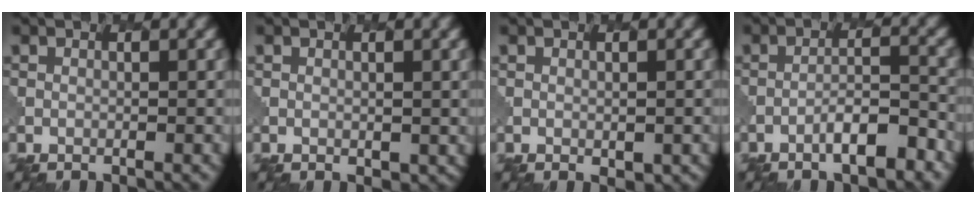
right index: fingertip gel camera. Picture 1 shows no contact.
{"total": 0.8, "force": [0.1, 0.6, 0.5], "torque": [-0.007, -0.003, 0.008]}
{"total": 0.8, "force": [-0.2, 0.4, 0.7], "torque": [-0.010, -0.002, 0.005]}
{"total": 3.7, "force": [-2.5, 0.7, 2.7], "torque": [-0.046, 0.009, -0.040]}